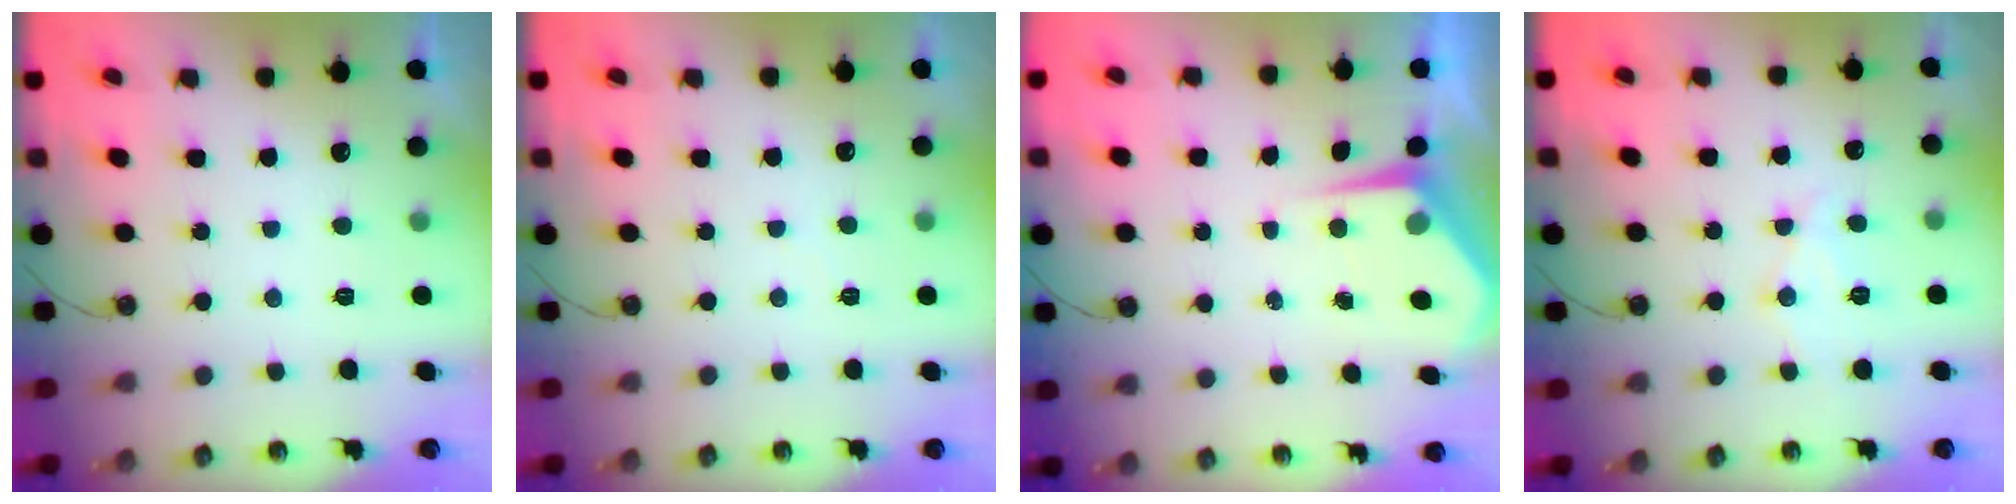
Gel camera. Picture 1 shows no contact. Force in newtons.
{"total": 3.6, "press": 3.5, "slide": 0.6}
{"total": 4.7, "press": 4.7, "slide": 0.4}
{"total": 9.5, "press": 9.5, "slide": 0.8}